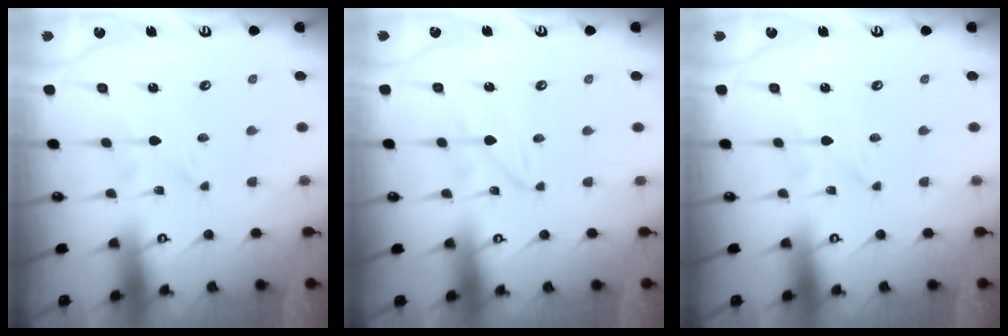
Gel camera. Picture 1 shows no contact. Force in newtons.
{"total": 1.6, "press": 1.6, "slide": 0.1}
{"total": 0.0}